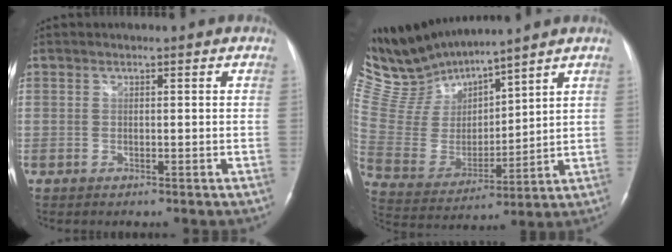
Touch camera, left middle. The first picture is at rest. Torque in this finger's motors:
{"motor_torque": [0.19, -0.67, -0.13, -0.05]}